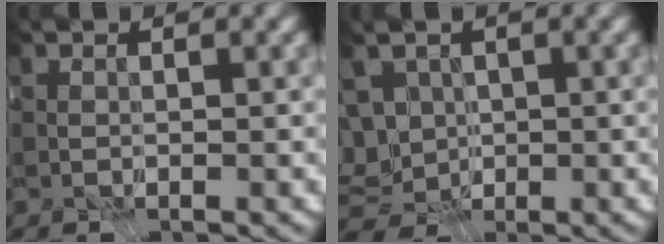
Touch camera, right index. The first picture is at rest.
{"total": 6.5, "force": [-0.3, 5.3, 3.7], "torque": [-0.067, 0.009, -0.030]}